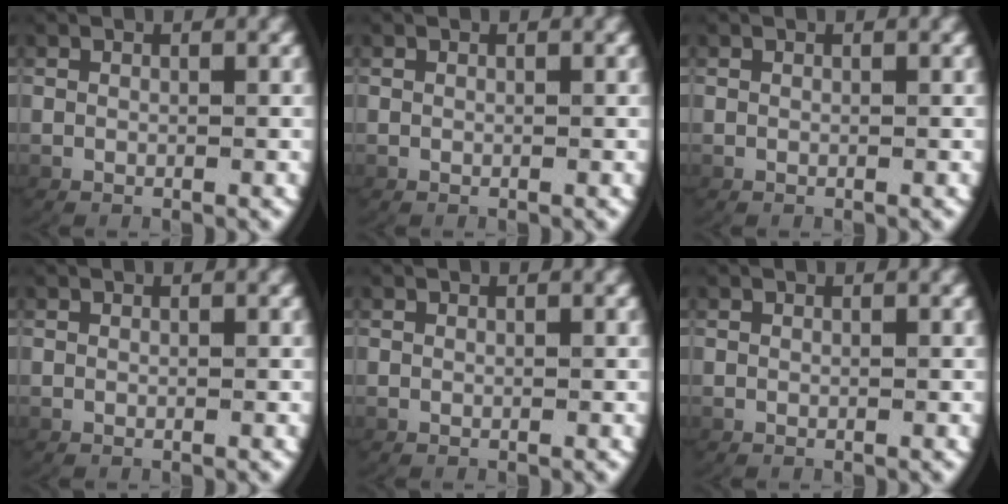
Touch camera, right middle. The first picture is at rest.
{"total": 0.0}
{"total": 0.0}
{"total": 0.0}
{"total": 0.0}
{"total": 0.0}